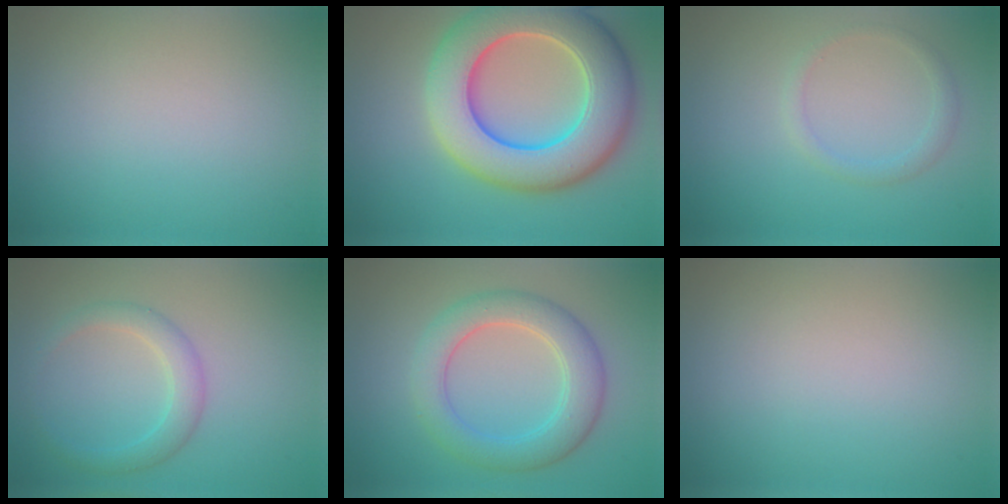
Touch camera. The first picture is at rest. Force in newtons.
{"total": 11.2, "press": 11.2, "slide": 0.6}
{"total": 1.4, "press": 1.4, "slide": 0.1}
{"total": 2.5, "press": 2.5, "slide": 0.1}
{"total": 5.1, "press": 5.1, "slide": 0.1}
{"total": 0.0}